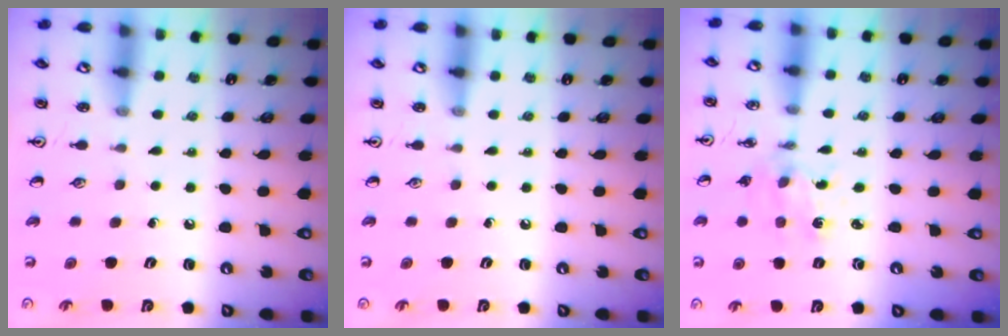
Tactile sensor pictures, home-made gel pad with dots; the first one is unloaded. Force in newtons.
{"total": 0.0}
{"total": 2.0, "press": 2.0, "slide": 0.3}